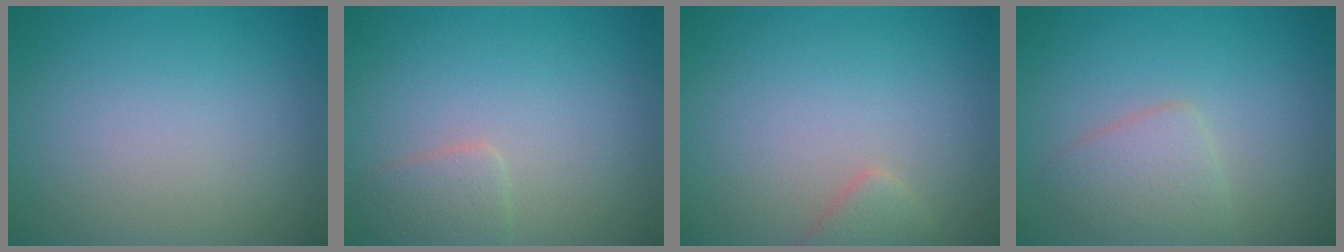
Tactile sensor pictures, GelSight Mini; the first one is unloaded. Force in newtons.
{"total": 1.7, "press": 1.7, "slide": 0.1}
{"total": 1.6, "press": 1.6, "slide": 0.1}
{"total": 2.6, "press": 2.6, "slide": 0.2}